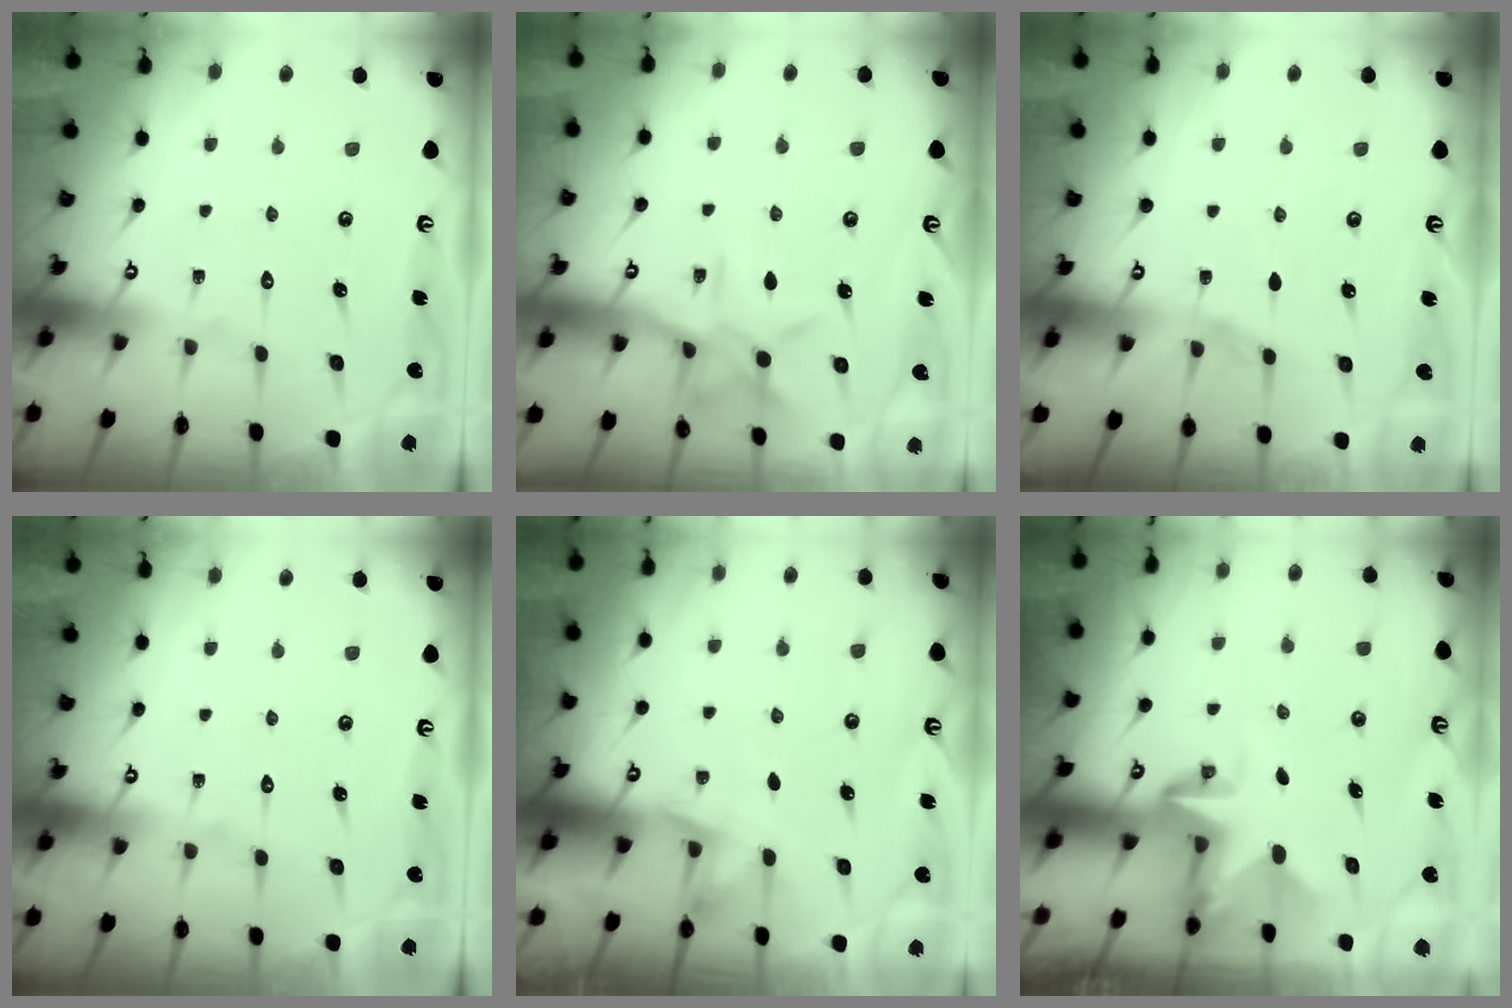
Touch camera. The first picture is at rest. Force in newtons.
{"total": 9.2, "press": 9.2, "slide": 0.4}
{"total": 2.8, "press": 2.7, "slide": 0.3}
{"total": 0.0}
{"total": 4.0, "press": 3.8, "slide": 1.3}
{"total": 3.0, "press": 3.0, "slide": 0.3}